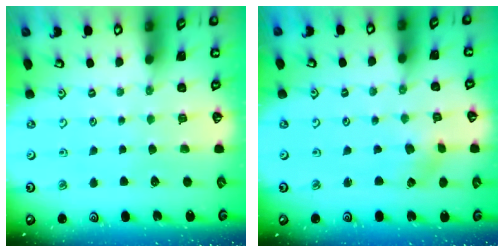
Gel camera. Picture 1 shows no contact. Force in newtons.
{"total": 4.3, "press": 4.3, "slide": 0.2}